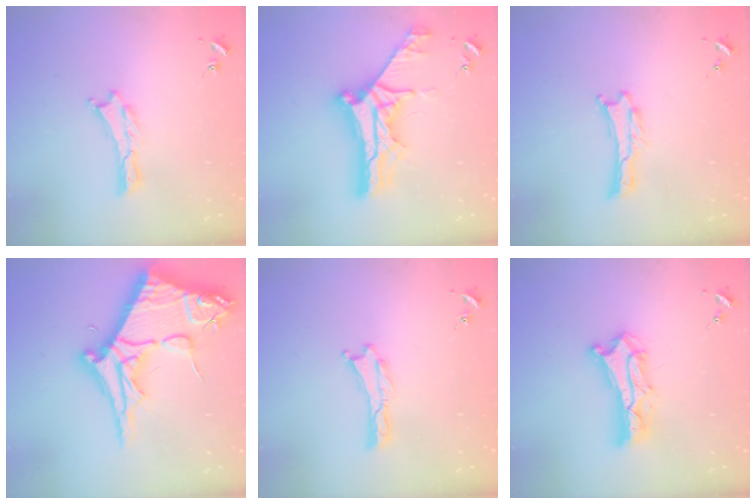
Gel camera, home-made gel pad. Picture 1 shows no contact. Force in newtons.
{"total": 13.8, "press": 13.8, "slide": 1.0}
{"total": 0.0}
{"total": 16.1, "press": 16.1, "slide": 1.6}
{"total": 0.0}
{"total": 8.3, "press": 8.3, "slide": 0.7}